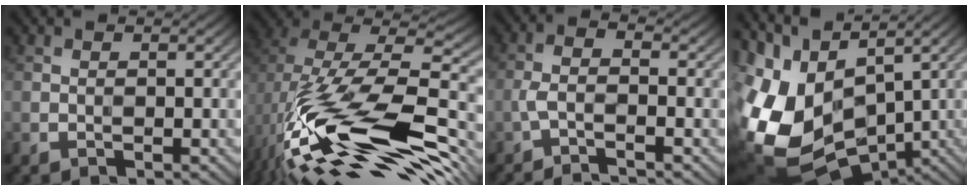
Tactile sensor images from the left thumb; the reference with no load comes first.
{"total": 18.2, "force": [-5.2, 9.0, 15.0], "torque": [-0.312, -0.022, -0.075]}
{"total": 4.0, "force": [-2.1, 0.8, 3.2], "torque": [-0.063, 0.003, -0.056]}
{"total": 16.4, "force": [-1.7, 9.8, 13.0], "torque": [-0.293, -0.025, -0.012]}